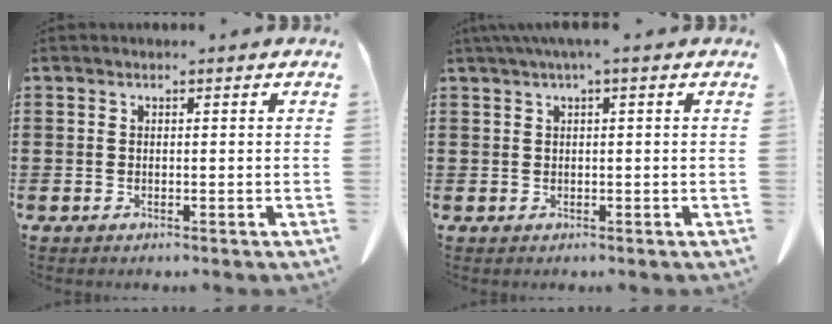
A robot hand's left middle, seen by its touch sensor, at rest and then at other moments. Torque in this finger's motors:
{"motor_torque": [1.08, -0.92, 0.21, 0.10]}